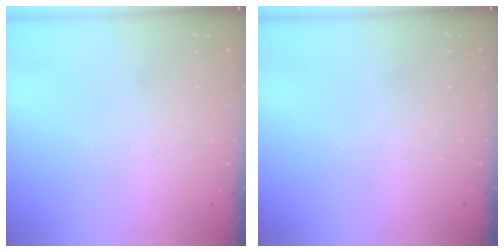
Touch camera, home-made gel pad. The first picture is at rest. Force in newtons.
{"total": 0.0}